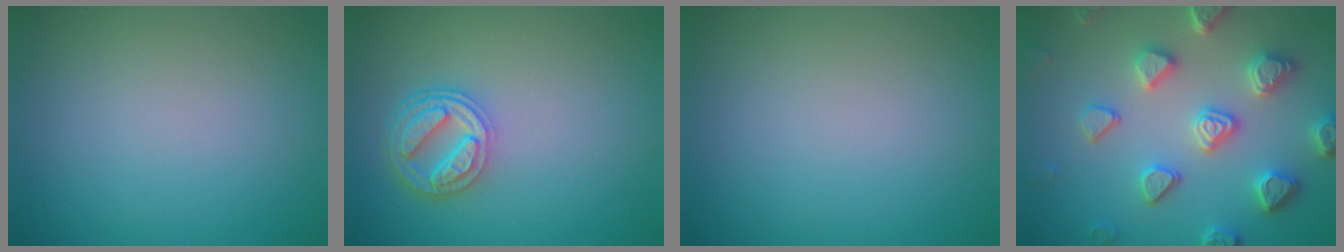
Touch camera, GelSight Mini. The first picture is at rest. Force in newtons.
{"total": 4.5, "press": 3.5, "slide": 2.8}
{"total": 0.0}
{"total": 5.5, "press": 4.9, "slide": 2.5}